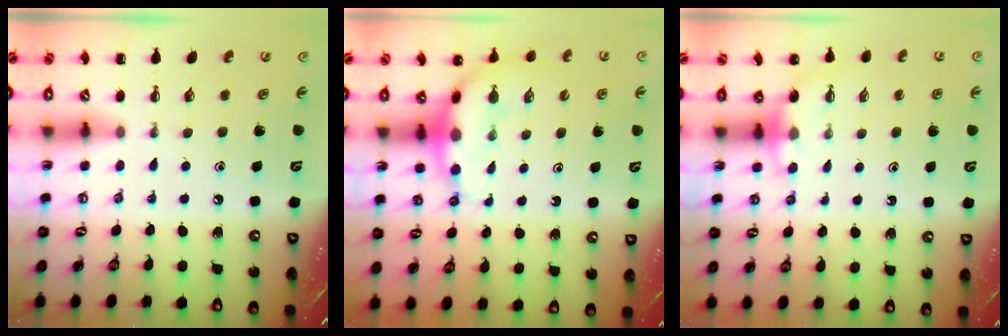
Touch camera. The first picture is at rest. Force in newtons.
{"total": 6.7, "press": 6.5, "slide": 1.6}
{"total": 5.6, "press": 5.4, "slide": 1.3}